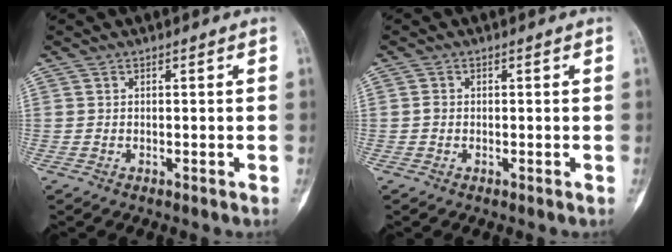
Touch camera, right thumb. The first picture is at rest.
{"total": 0.9, "force": [-0.1, 0.7, 0.5], "torque": [-0.006, 0.002, -0.003]}